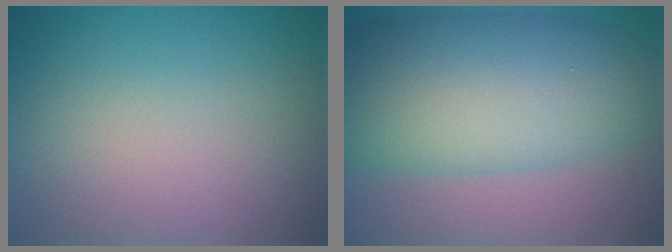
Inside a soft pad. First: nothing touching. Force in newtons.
{"total": 10.9, "press": 10.9, "slide": 0.3}